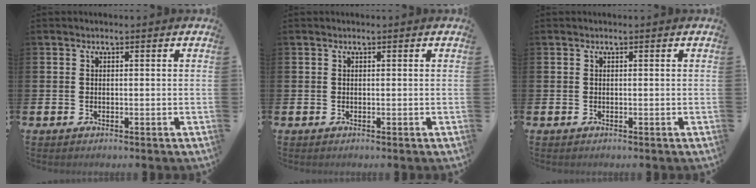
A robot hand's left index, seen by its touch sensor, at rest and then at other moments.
{"total": 0.0}
{"total": 0.0}